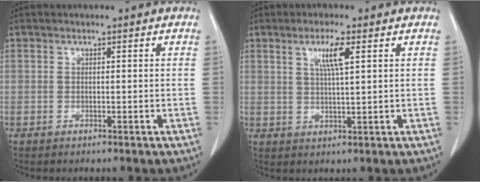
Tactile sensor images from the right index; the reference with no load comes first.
{"total": 4.7, "force": [2.0, 0.1, 4.2], "torque": [-0.079, 0.000, 0.036]}